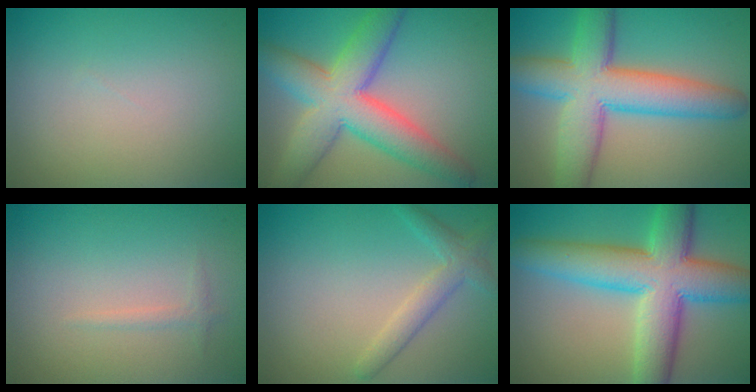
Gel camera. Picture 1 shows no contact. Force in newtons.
{"total": 8.6, "press": 8.6, "slide": 0.4}
{"total": 9.5, "press": 9.5, "slide": 0.2}
{"total": 0.8, "press": 0.8, "slide": 0.0}
{"total": 2.4, "press": 2.4, "slide": 0.2}
{"total": 10.4, "press": 10.4, "slide": 0.3}